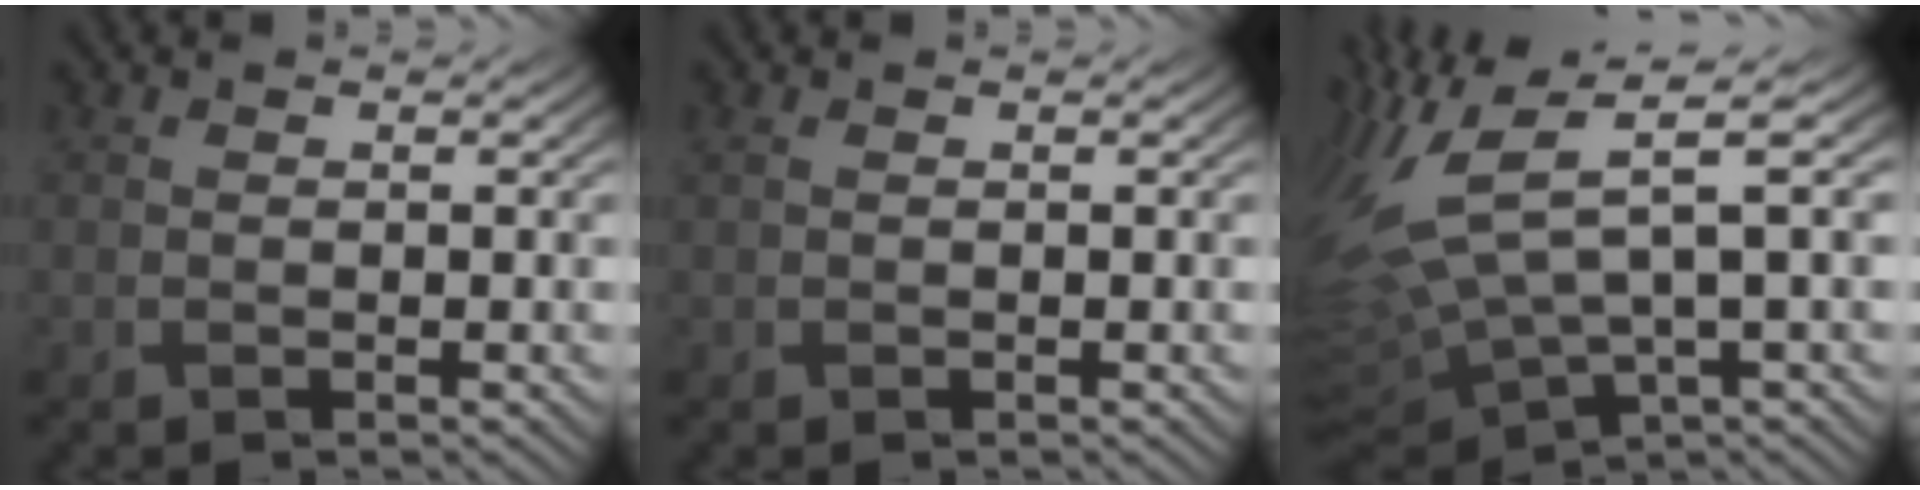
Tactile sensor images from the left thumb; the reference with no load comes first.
{"total": 0.7, "force": [0.3, 0.3, 0.6], "torque": [-0.018, 0.005, 0.007]}
{"total": 13.9, "force": [2.0, 5.4, 12.6], "torque": [-0.326, -0.005, 0.065]}